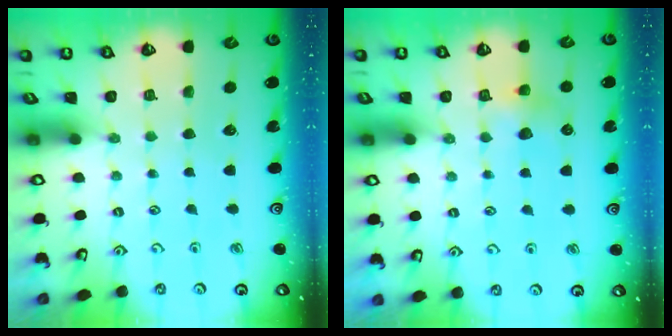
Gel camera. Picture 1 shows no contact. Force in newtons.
{"total": 5.3, "press": 5.3, "slide": 0.6}